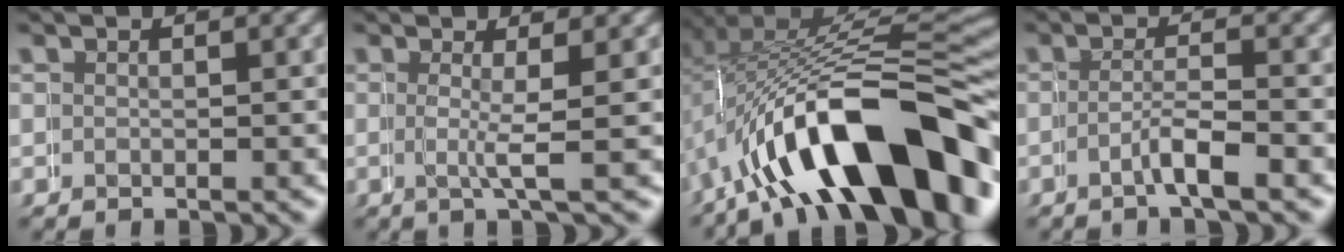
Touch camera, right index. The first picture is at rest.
{"total": 2.2, "force": [0.7, -1.3, 1.6], "torque": [-0.035, -0.008, 0.014]}
{"total": 14.9, "force": [-5.0, 6.9, 12.2], "torque": [-0.209, -0.025, -0.054]}
{"total": 1.8, "force": [-1.0, 0.2, 1.5], "torque": [-0.028, -0.005, -0.019]}